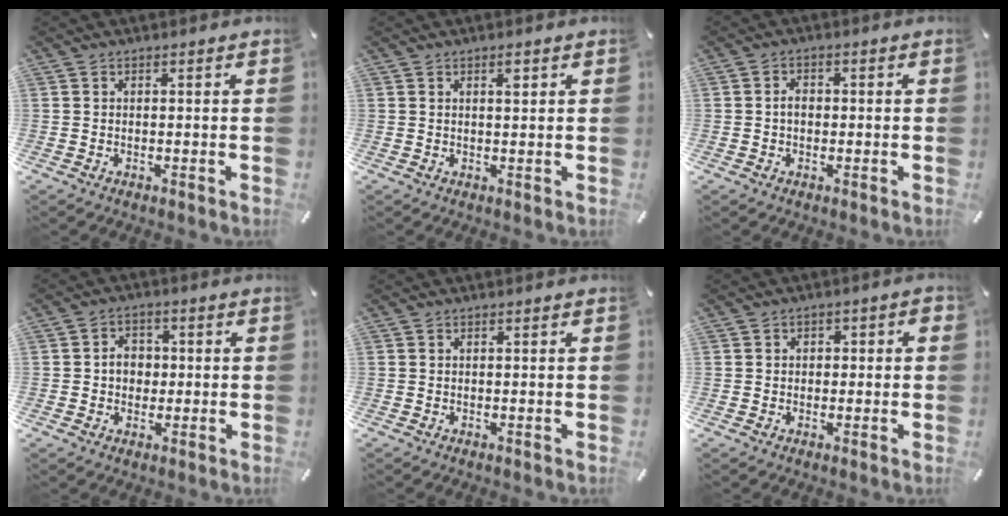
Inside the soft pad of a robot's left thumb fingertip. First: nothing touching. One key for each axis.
{"total": 1.7, "fx": 0.8, "fy": 0.6, "fz": 1.4, "tx": -0.021, "ty": -0.002, "tz": 0.012}
{"total": 2.7, "fx": -0.3, "fy": 2.1, "fz": 1.8, "tx": -0.026, "ty": 0.002, "tz": -0.009}
{"total": 5.0, "fx": -0.4, "fy": 4.3, "fz": 2.4, "tx": -0.035, "ty": 0.005, "tz": -0.010}
{"total": 0.0}
{"total": 2.6, "fx": -1.0, "fy": 2.1, "fz": 1.0, "tx": -0.010, "ty": 0.009, "tz": -0.024}